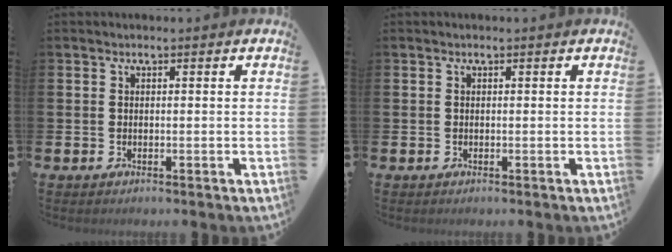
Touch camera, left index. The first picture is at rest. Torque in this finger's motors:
{"motor_torque": [0.01, 0.00, 0.05, 0.02]}